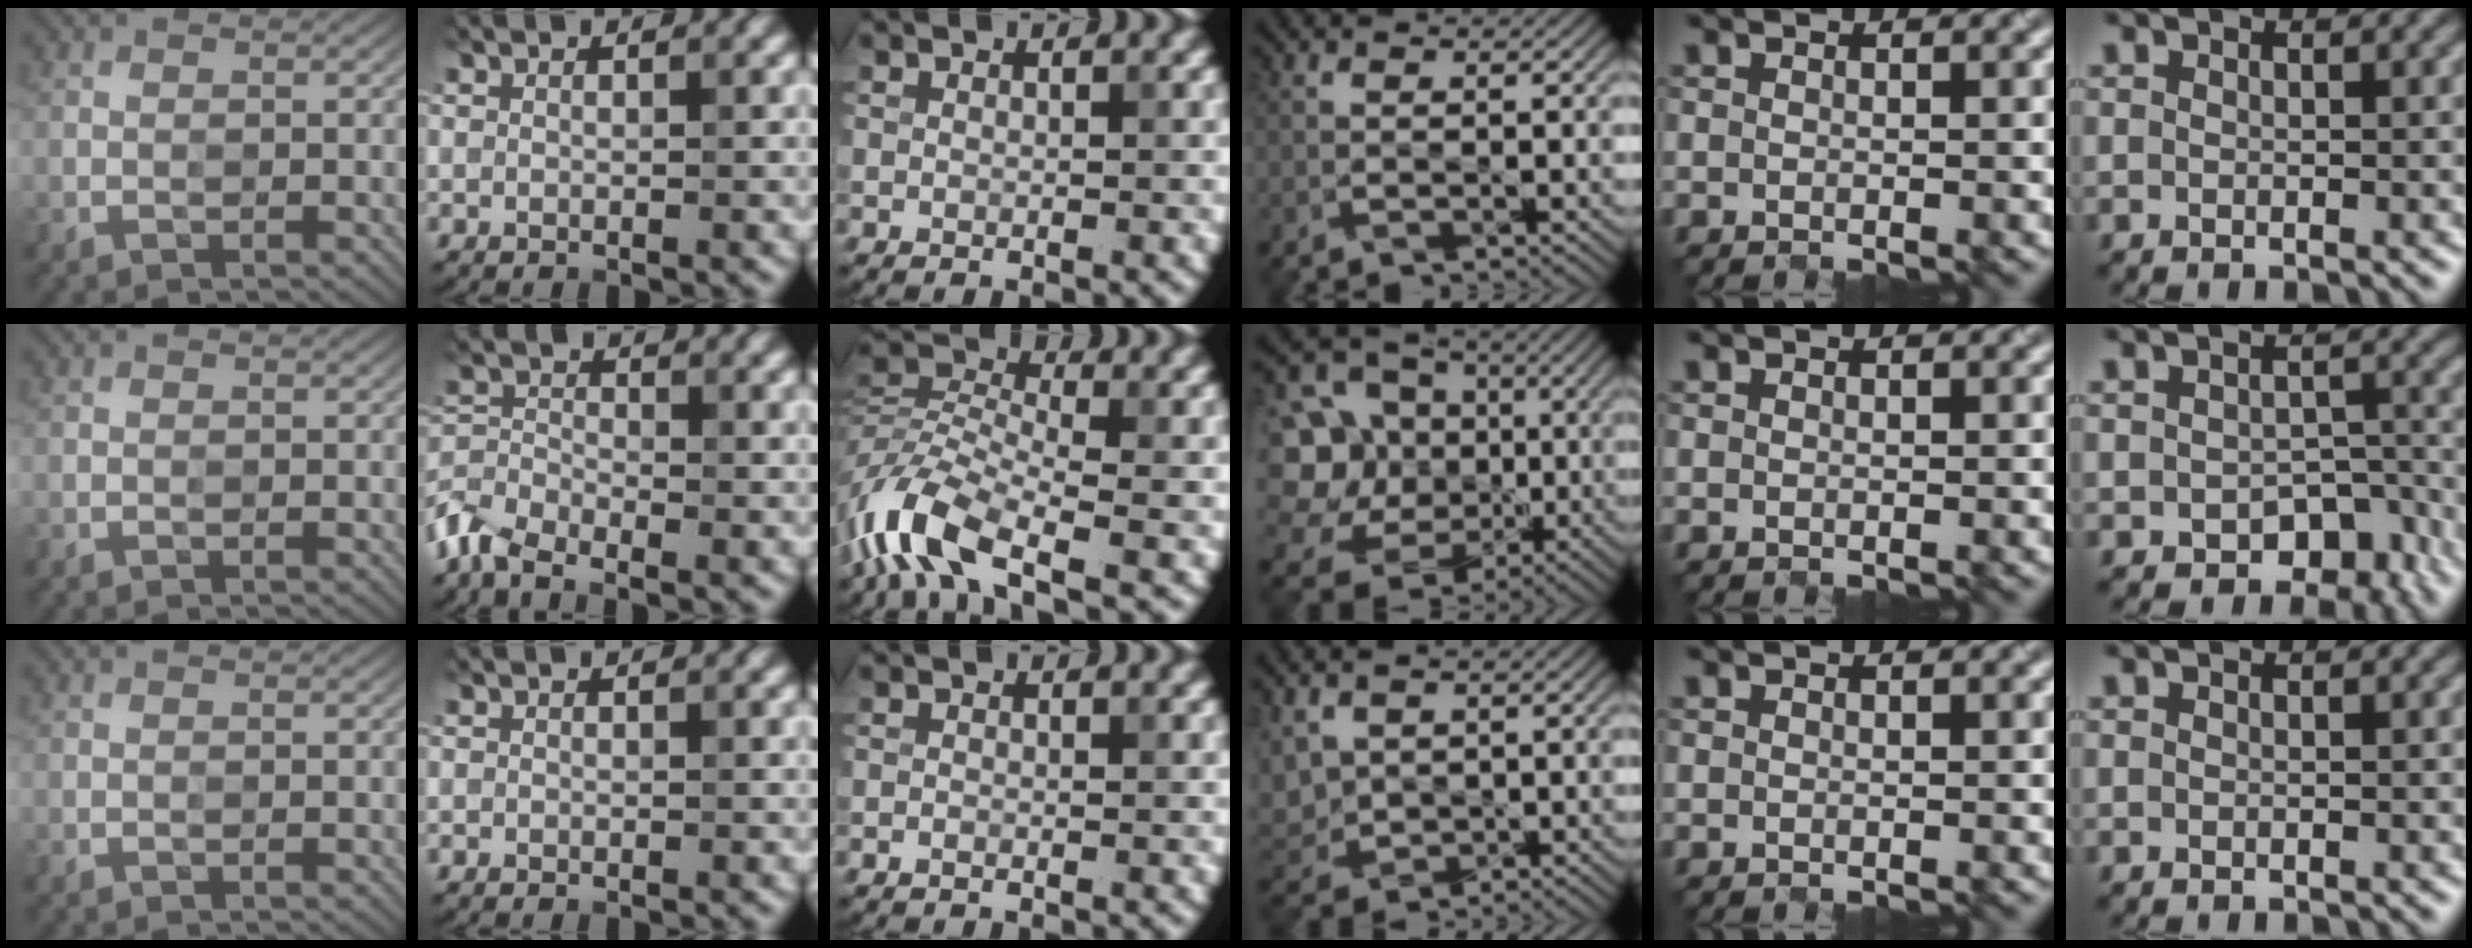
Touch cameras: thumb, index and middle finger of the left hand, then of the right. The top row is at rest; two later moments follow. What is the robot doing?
{"motion": "open", "object": "laptop"}